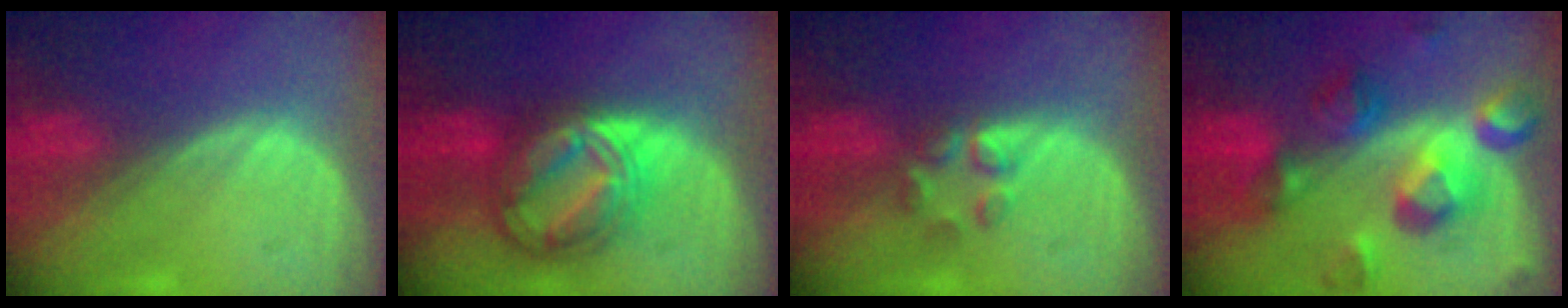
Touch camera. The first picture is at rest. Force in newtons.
{"total": 9.0, "press": 9.0, "slide": 0.6}
{"total": 2.9, "press": 2.9, "slide": 0.3}
{"total": 10.5, "press": 9.4, "slide": 4.7}